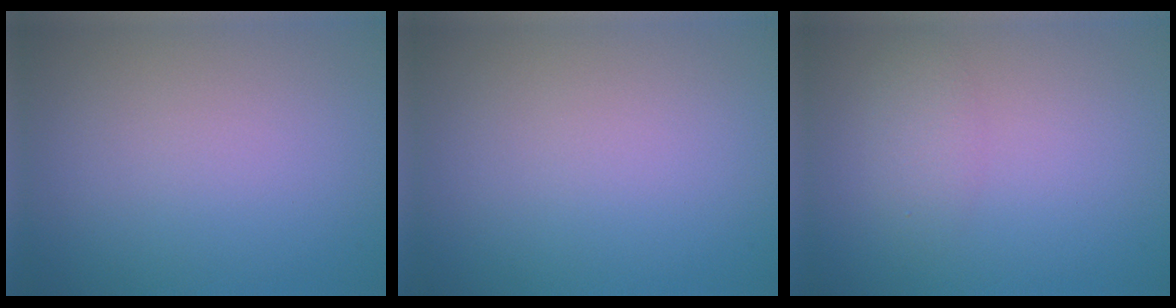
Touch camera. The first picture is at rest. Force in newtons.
{"total": 0.0}
{"total": 1.5, "press": 1.5, "slide": 0.1}